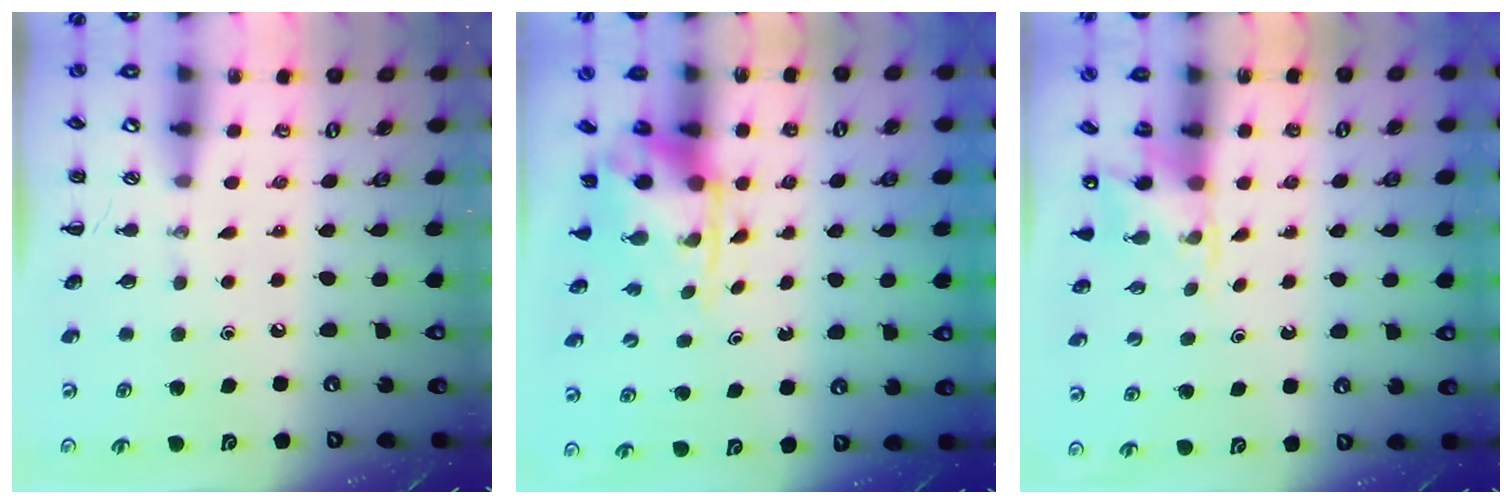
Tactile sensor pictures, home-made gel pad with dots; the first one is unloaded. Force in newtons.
{"total": 3.8, "press": 3.6, "slide": 0.9}
{"total": 2.5, "press": 2.3, "slide": 1.0}